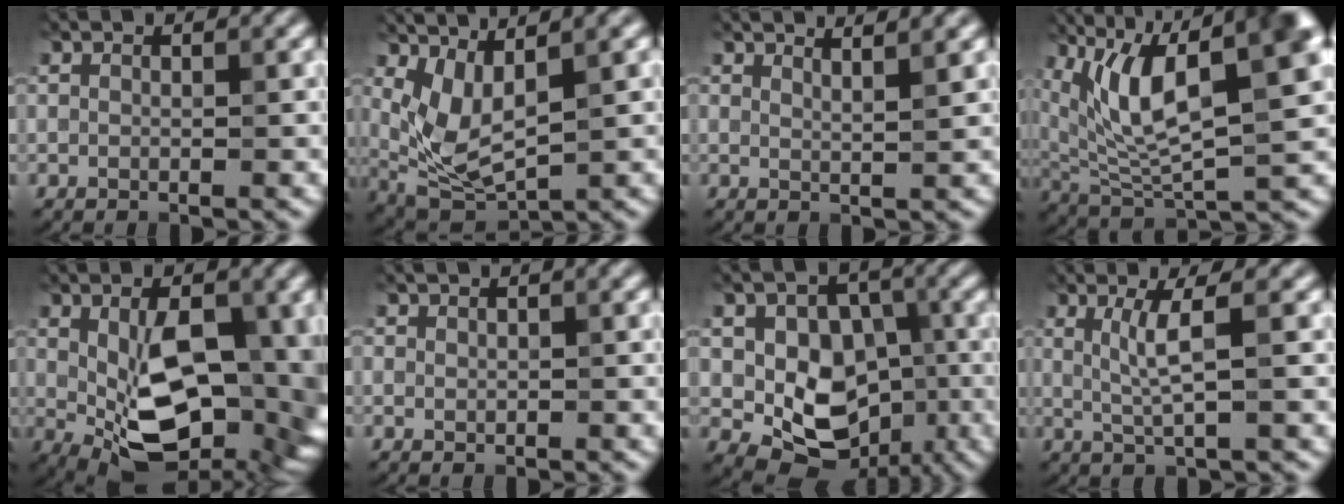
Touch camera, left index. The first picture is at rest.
{"total": 4.0, "force": [1.1, 1.5, 3.6], "torque": [-0.092, -0.014, 0.028]}
{"total": 2.0, "force": [2.0, 0.2, 0.4], "torque": [0.016, 0.015, 0.004]}
{"total": 11.1, "force": [3.6, 4.4, 9.5], "torque": [-0.159, -0.003, 0.066]}
{"total": 12.5, "force": [-0.9, 6.8, 10.4], "torque": [-0.154, -0.038, 0.007]}
{"total": 0.6, "force": [0.0, -0.2, -0.6], "torque": [0.013, -0.001, 0.001]}
{"total": 7.8, "force": [-1.8, 6.1, 4.6], "torque": [-0.049, -0.008, -0.030]}
{"total": 2.2, "force": [0.3, -0.1, 2.1], "torque": [-0.041, -0.004, 0.009]}